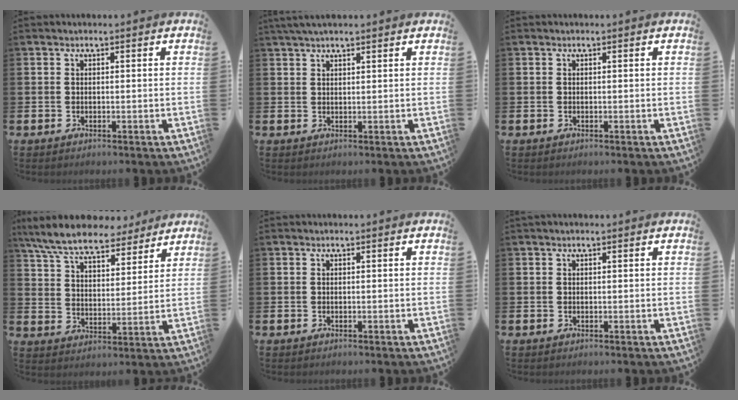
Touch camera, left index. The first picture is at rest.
{"total": 2.4, "force": [2.0, 0.4, 1.1], "torque": [-0.024, 0.002, 0.037]}
{"total": 0.0}
{"total": 8.4, "force": [7.7, 2.1, 2.8], "torque": [-0.088, -0.038, 0.137]}
{"total": 0.0}
{"total": 0.0}